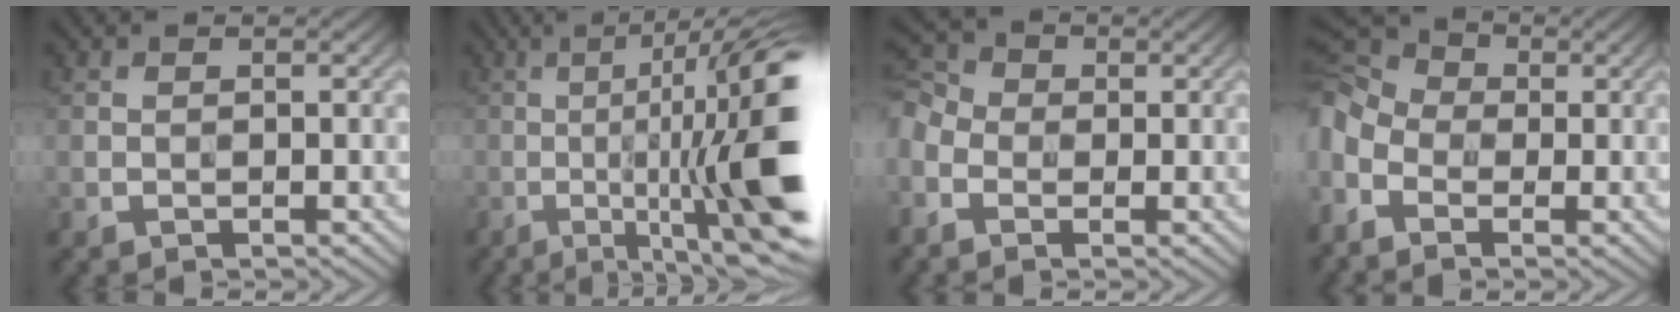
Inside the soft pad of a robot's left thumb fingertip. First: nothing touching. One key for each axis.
{"total": 16.5, "fx": -2.6, "fy": 3.9, "fz": 15.8, "tx": -0.224, "ty": 0.008, "tz": -0.030}
{"total": 5.7, "fx": -1.5, "fy": 4.5, "fz": 3.1, "tx": -0.104, "ty": 0.001, "tz": -0.040}
{"total": 10.3, "fx": -2.6, "fy": 7.3, "fz": 6.8, "tx": -0.199, "ty": -0.012, "tz": -0.049}